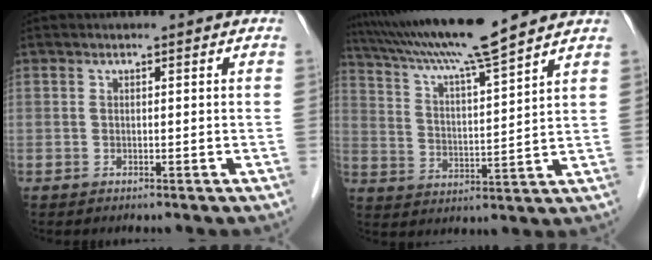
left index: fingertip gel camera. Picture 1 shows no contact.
{"total": 14.7, "force": [12.7, -0.9, 7.4], "torque": [-0.137, 0.014, 0.212]}